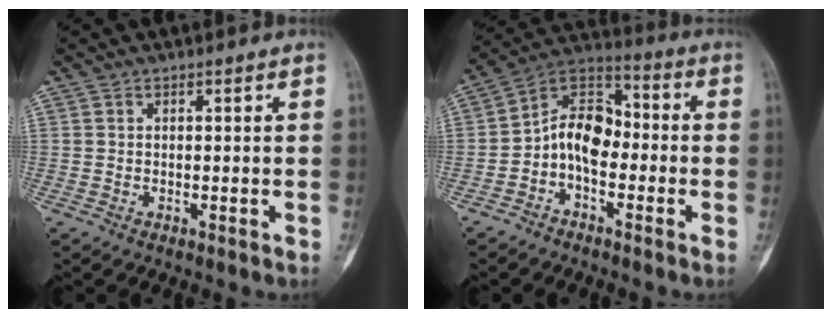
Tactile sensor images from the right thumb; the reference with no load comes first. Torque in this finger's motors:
{"motor_torque": [0.66, 0.48, 0.51, -0.52, 0.04]}